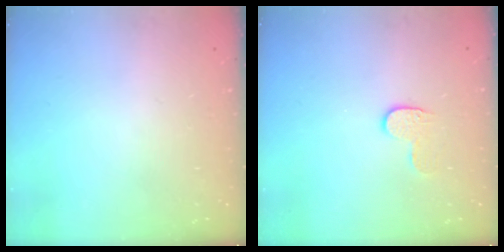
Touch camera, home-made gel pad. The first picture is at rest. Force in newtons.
{"total": 5.8, "press": 5.8, "slide": 0.5}